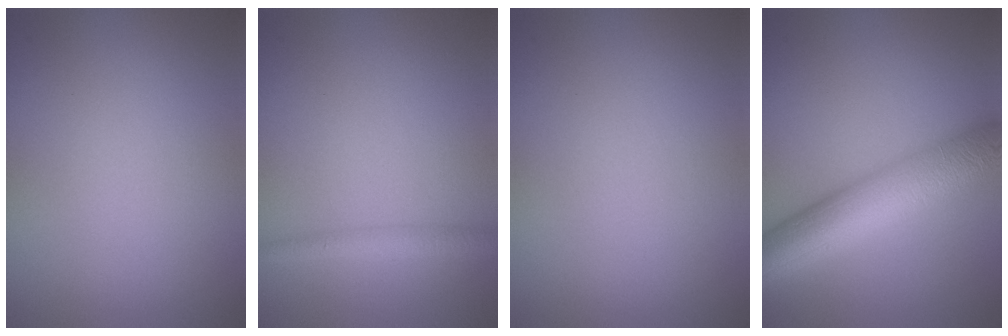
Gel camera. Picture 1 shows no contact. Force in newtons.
{"total": 1.8, "press": 1.8, "slide": 0.1}
{"total": 0.0}
{"total": 9.1, "press": 9.1, "slide": 0.3}